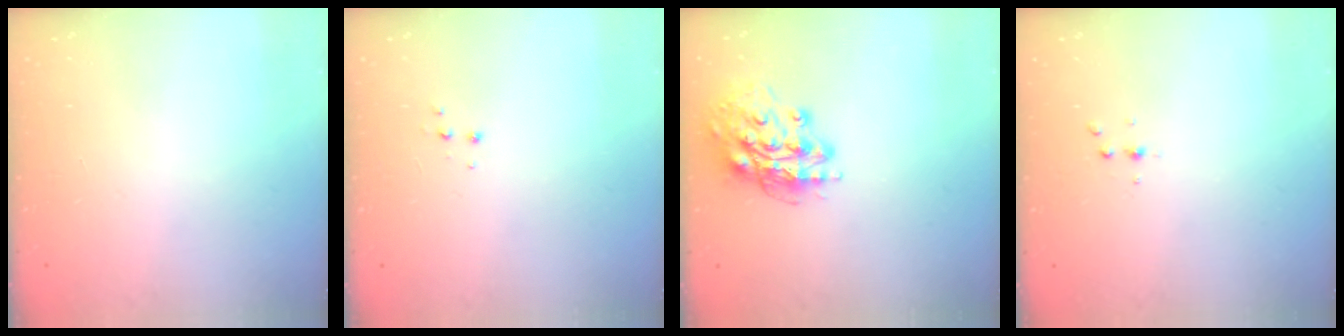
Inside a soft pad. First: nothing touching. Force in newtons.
{"total": 3.3, "press": 3.3, "slide": 0.5}
{"total": 14.9, "press": 14.8, "slide": 1.5}
{"total": 2.8, "press": 2.8, "slide": 0.4}